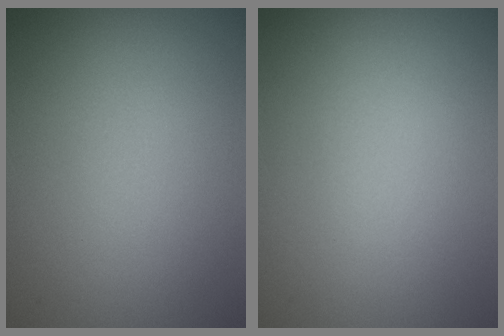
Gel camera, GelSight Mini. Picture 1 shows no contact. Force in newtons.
{"total": 0.0}